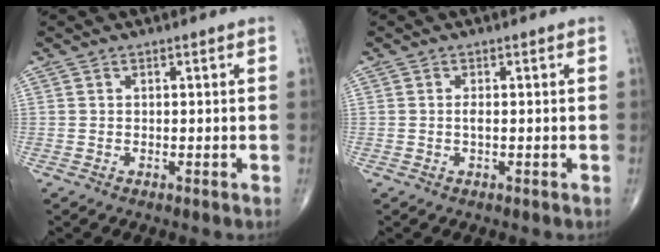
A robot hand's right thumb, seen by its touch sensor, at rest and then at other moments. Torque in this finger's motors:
{"motor_torque": [0.73, 0.52, 0.11, -0.30, 0.05]}